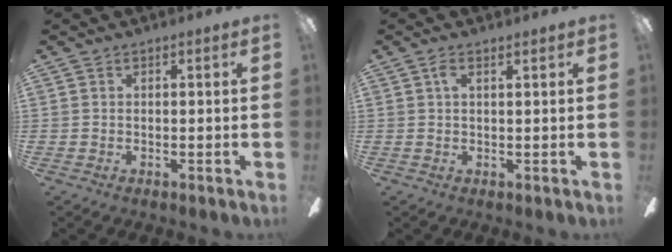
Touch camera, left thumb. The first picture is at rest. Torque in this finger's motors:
{"motor_torque": [0.07, 0.10, -0.01, 0.24, 0.06]}